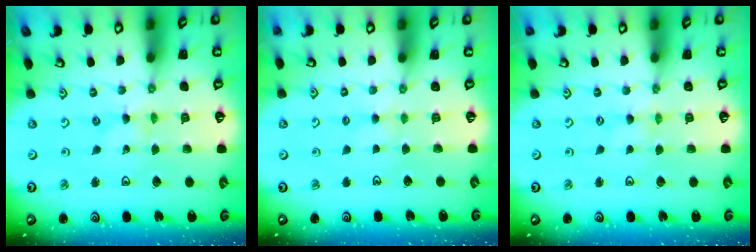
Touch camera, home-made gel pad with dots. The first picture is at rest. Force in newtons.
{"total": 2.4, "press": 2.4, "slide": 0.5}
{"total": 0.0}